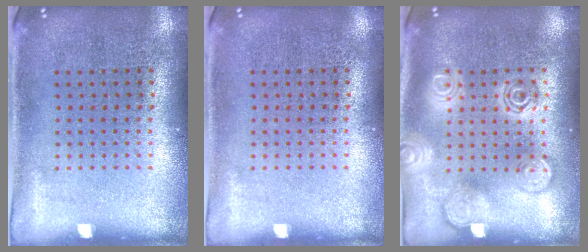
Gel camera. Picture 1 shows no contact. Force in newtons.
{"total": 0.0}
{"total": 1.9, "press": 1.9, "slide": 0.2}